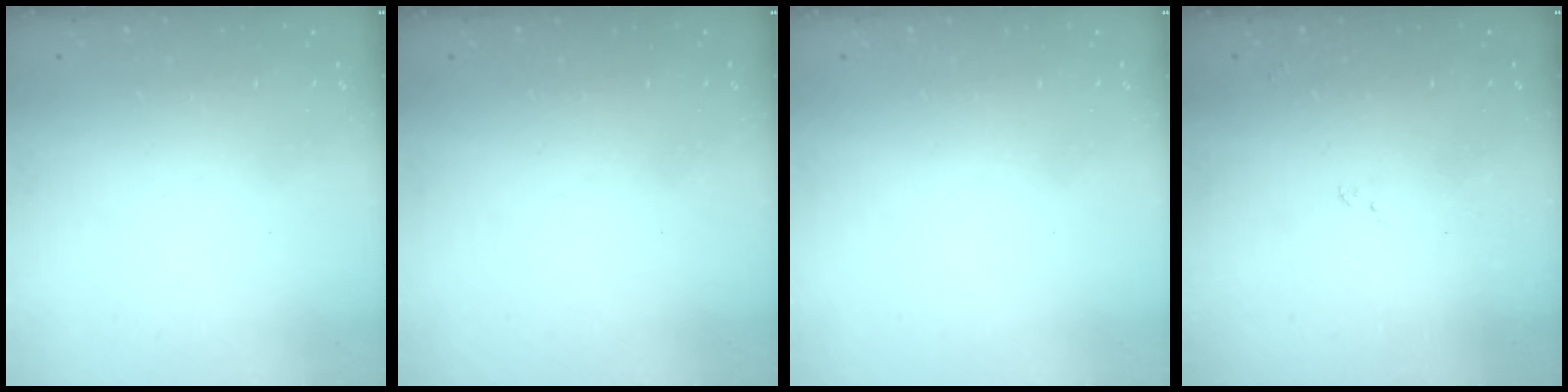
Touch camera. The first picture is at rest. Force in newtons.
{"total": 0.0}
{"total": 0.0}
{"total": 8.0, "press": 7.9, "slide": 0.7}